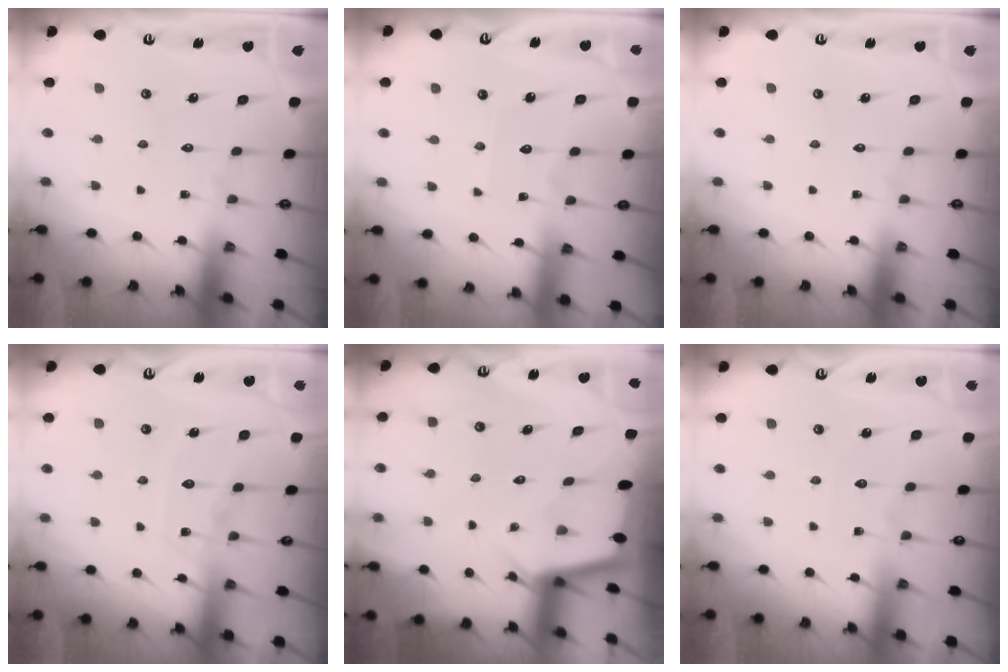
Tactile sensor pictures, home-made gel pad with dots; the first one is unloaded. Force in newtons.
{"total": 5.3, "press": 5.2, "slide": 0.6}
{"total": 0.0}
{"total": 10.5, "press": 10.5, "slide": 1.0}
{"total": 2.4, "press": 2.4, "slide": 0.2}
{"total": 4.1, "press": 4.1, "slide": 0.5}